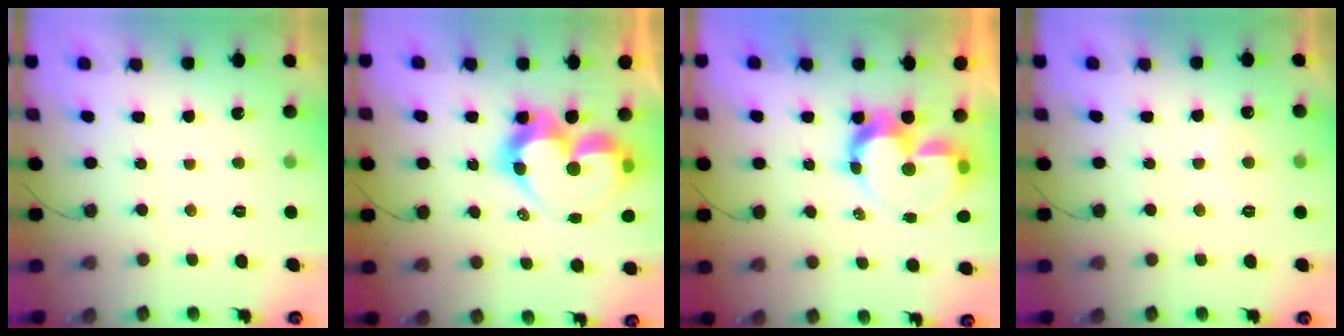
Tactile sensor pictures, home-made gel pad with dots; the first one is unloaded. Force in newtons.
{"total": 13.1, "press": 13.1, "slide": 1.3}
{"total": 10.5, "press": 10.4, "slide": 0.8}
{"total": 5.4, "press": 5.4, "slide": 0.3}